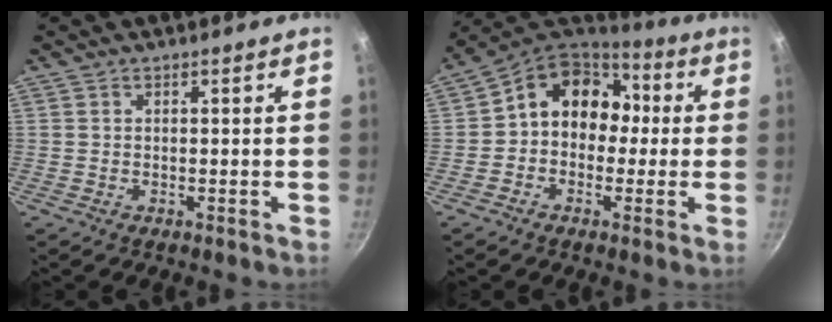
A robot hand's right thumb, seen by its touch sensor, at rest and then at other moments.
{"total": 13.0, "force": [0.6, 10.8, 7.2], "torque": [-0.066, 0.044, -0.013]}